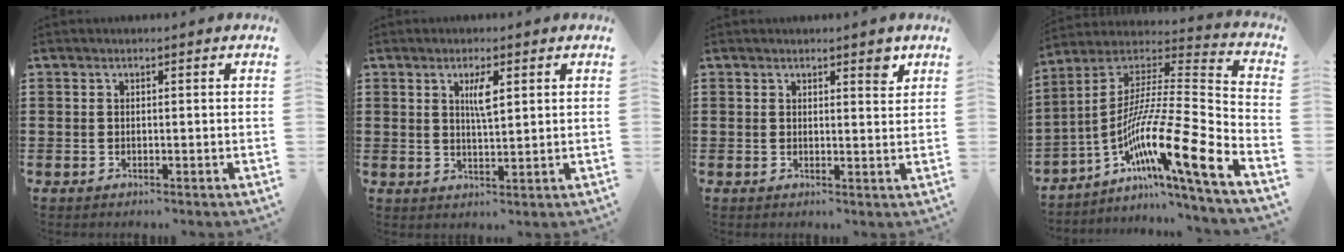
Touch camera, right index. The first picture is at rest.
{"total": 3.3, "force": [1.2, 0.8, 2.9], "torque": [-0.054, 0.001, 0.017]}
{"total": 2.5, "force": [2.0, 0.8, 1.3], "torque": [-0.012, -0.001, 0.032]}
{"total": 15.5, "force": [-7.8, 0.5, 13.4], "torque": [-0.248, -0.030, -0.148]}